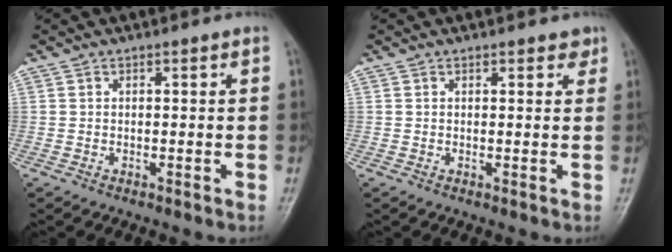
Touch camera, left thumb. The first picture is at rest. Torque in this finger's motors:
{"motor_torque": [0.02, 0.14, -0.21, 0.09, -0.01]}